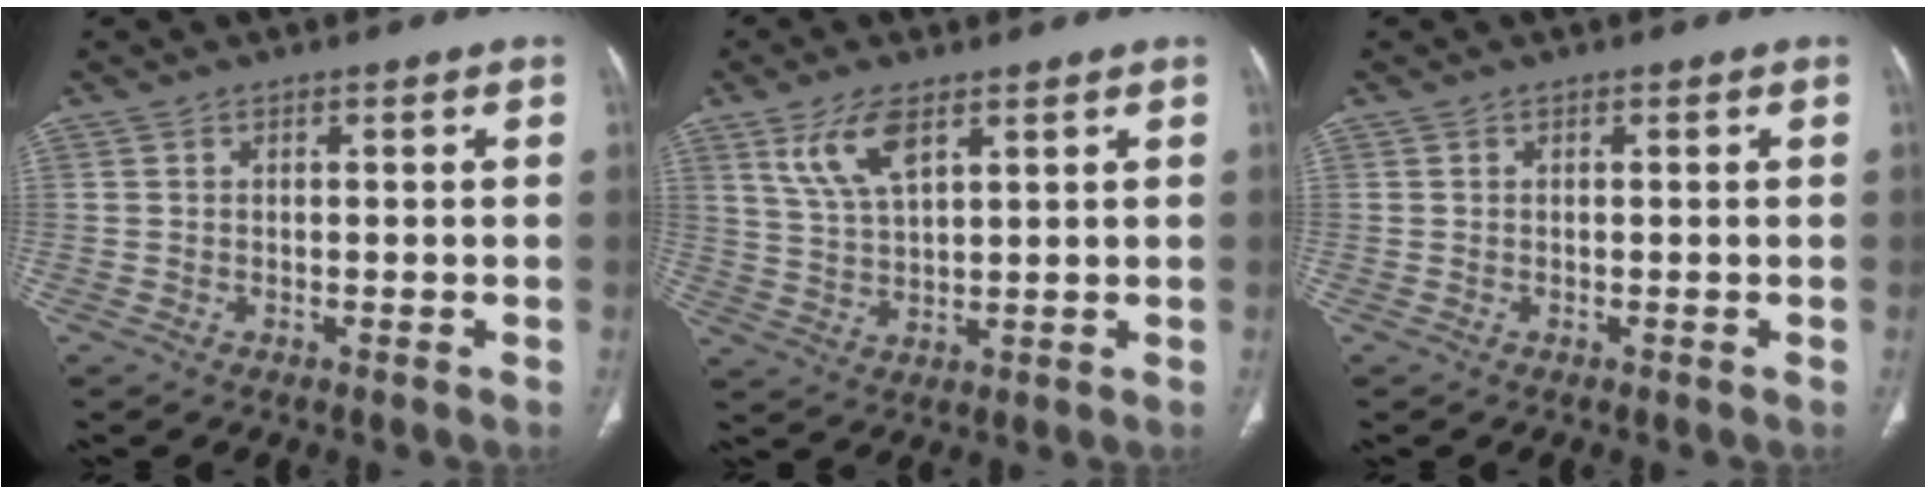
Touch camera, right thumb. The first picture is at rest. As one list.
[{"total": 7.9, "force": [4.3, 3.1, 5.9], "torque": [-0.113, -0.017, 0.093]}, {"total": 0.0}]